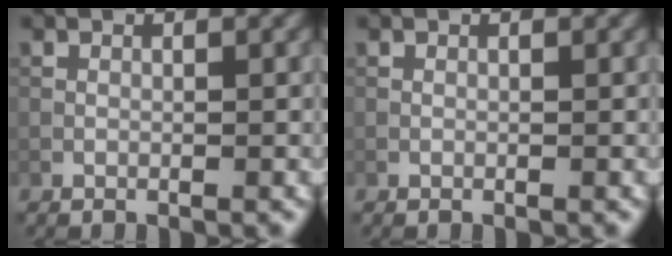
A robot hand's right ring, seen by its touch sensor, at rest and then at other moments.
{"total": 0.0}